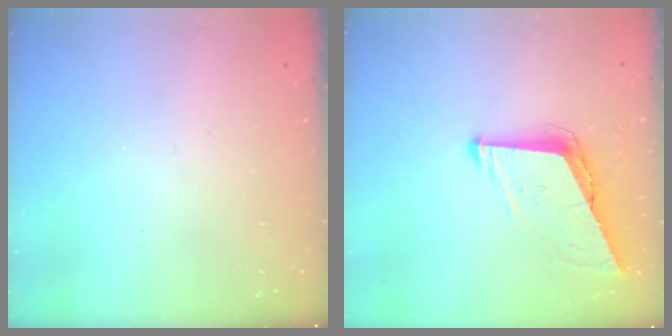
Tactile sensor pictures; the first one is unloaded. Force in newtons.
{"total": 7.8, "press": 7.8, "slide": 0.9}